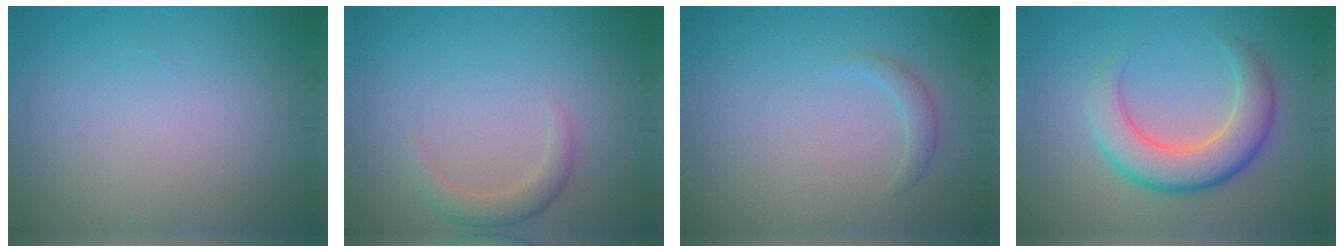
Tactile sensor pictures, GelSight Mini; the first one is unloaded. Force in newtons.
{"total": 1.9, "press": 1.9, "slide": 0.1}
{"total": 1.2, "press": 1.2, "slide": 0.0}
{"total": 6.0, "press": 6.0, "slide": 0.5}